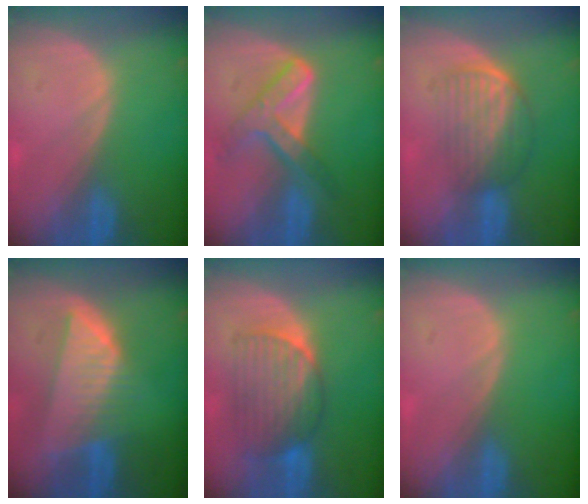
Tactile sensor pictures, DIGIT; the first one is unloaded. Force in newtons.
{"total": 7.2, "press": 6.2, "slide": 3.8}
{"total": 7.2, "press": 6.0, "slide": 4.0}
{"total": 8.4, "press": 7.4, "slide": 3.9}
{"total": 7.4, "press": 7.3, "slide": 0.9}
{"total": 0.0}